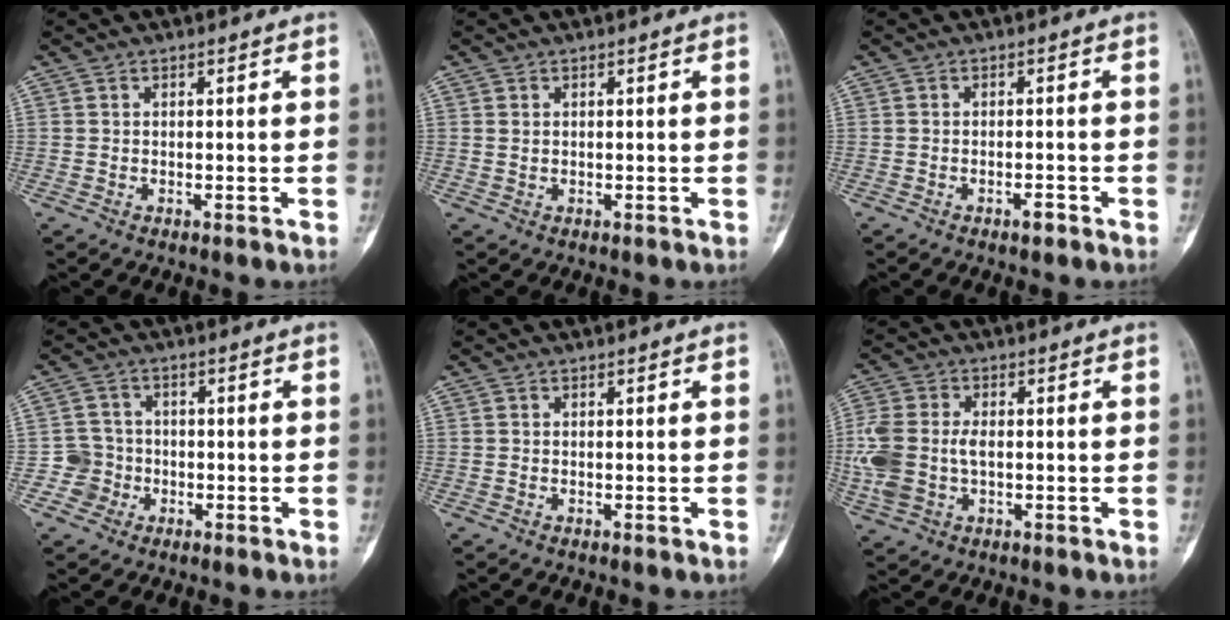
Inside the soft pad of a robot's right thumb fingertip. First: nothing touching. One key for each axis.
{"total": 0.7, "fx": 0.3, "fy": 0.5, "fz": 0.4, "tx": -0.002, "ty": -0.001, "tz": 0.004}
{"total": 1.8, "fx": -1.2, "fy": 0.6, "fz": 1.2, "tx": -0.021, "ty": 0.006, "tz": -0.020}
{"total": 4.3, "fx": -1.4, "fy": 4.0, "fz": -0.2, "tx": 0.032, "ty": 0.015, "tz": -0.033}
{"total": 0.0}
{"total": 11.2, "fx": -0.7, "fy": 7.4, "fz": 8.4, "tx": -0.214, "ty": 0.009, "tz": -0.012}